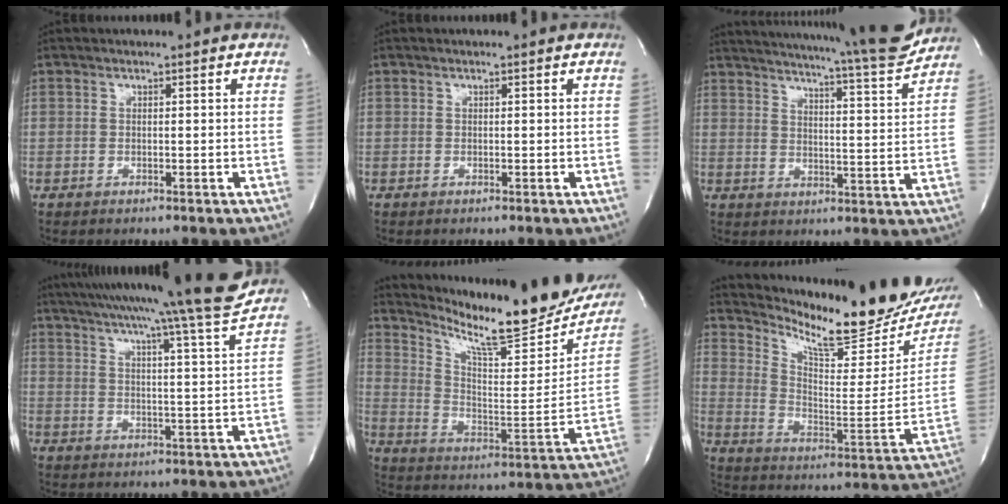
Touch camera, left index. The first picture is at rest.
{"total": 0.0}
{"total": 19.9, "force": [18.2, 0.0, 7.9], "torque": [-0.125, -0.052, 0.234]}
{"total": 20.2, "force": [17.9, -2.9, 9.1], "torque": [-0.150, -0.057, 0.244]}
{"total": 23.6, "force": [20.1, 3.0, 12.0], "torque": [-0.200, -0.055, 0.286]}
{"total": 21.6, "force": [19.4, 3.0, 9.0], "torque": [-0.156, -0.080, 0.274]}